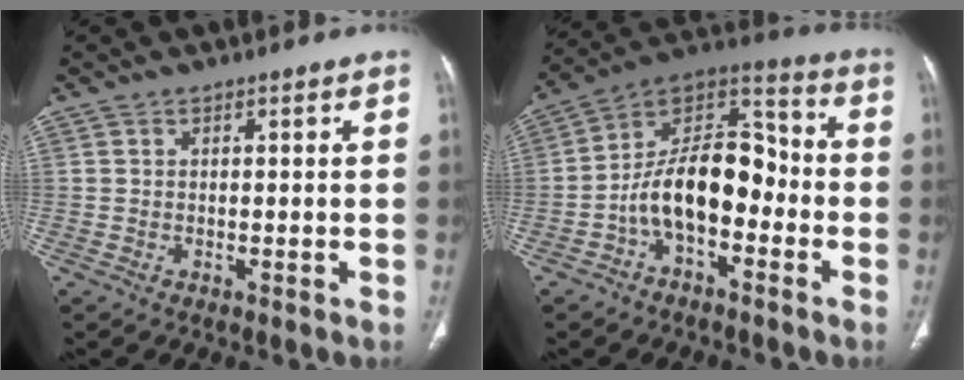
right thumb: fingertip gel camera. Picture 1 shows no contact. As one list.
[{"total": 15.7, "force": [-4.0, 8.9, 12.3], "torque": [-0.186, 0.068, -0.078]}]